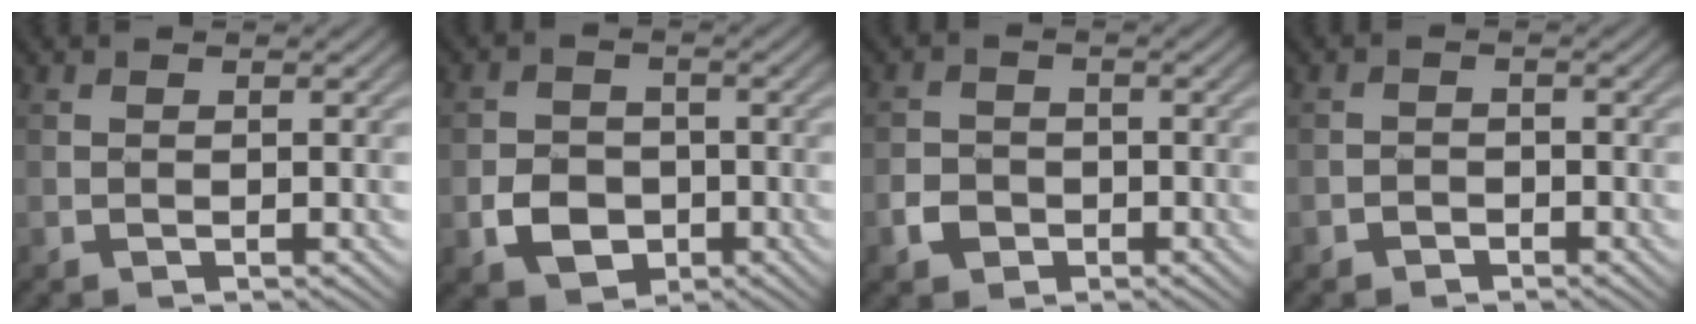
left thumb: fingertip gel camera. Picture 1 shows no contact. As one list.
[{"total": 4.8, "force": [-1.6, 3.9, 2.3], "torque": [-0.042, -0.007, -0.031]}, {"total": 2.8, "force": [-1.3, 2.3, 1.0], "torque": [-0.018, -0.001, -0.026]}, {"total": 1.3, "force": [-1.0, 0.8, 0.2], "torque": [-0.001, 0.002, -0.020]}]